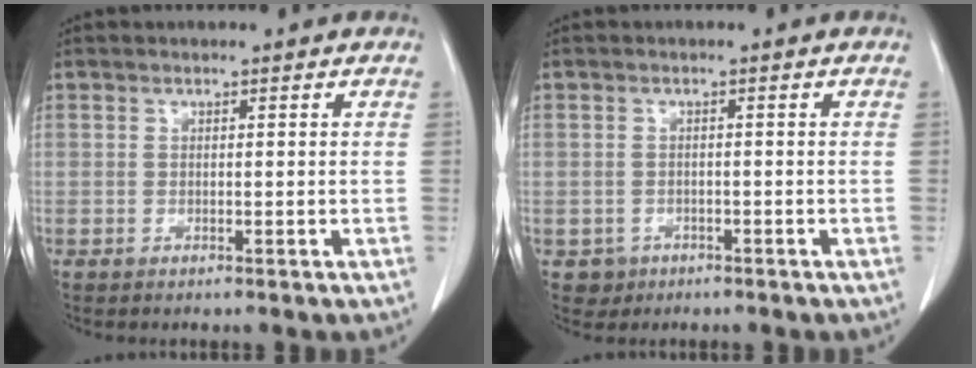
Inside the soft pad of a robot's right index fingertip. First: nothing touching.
{"total": 2.2, "force": [-1.1, 1.9, 0.1], "torque": [0.001, 0.008, -0.014]}